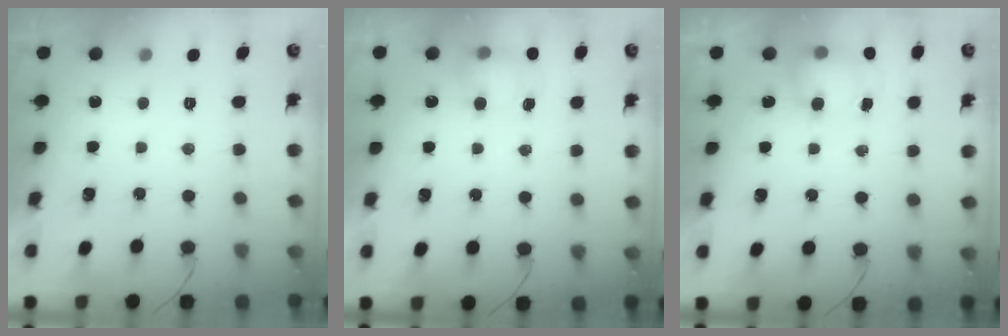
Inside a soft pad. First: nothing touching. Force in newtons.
{"total": 5.4, "press": 5.3, "slide": 0.8}
{"total": 7.2, "press": 7.1, "slide": 0.9}